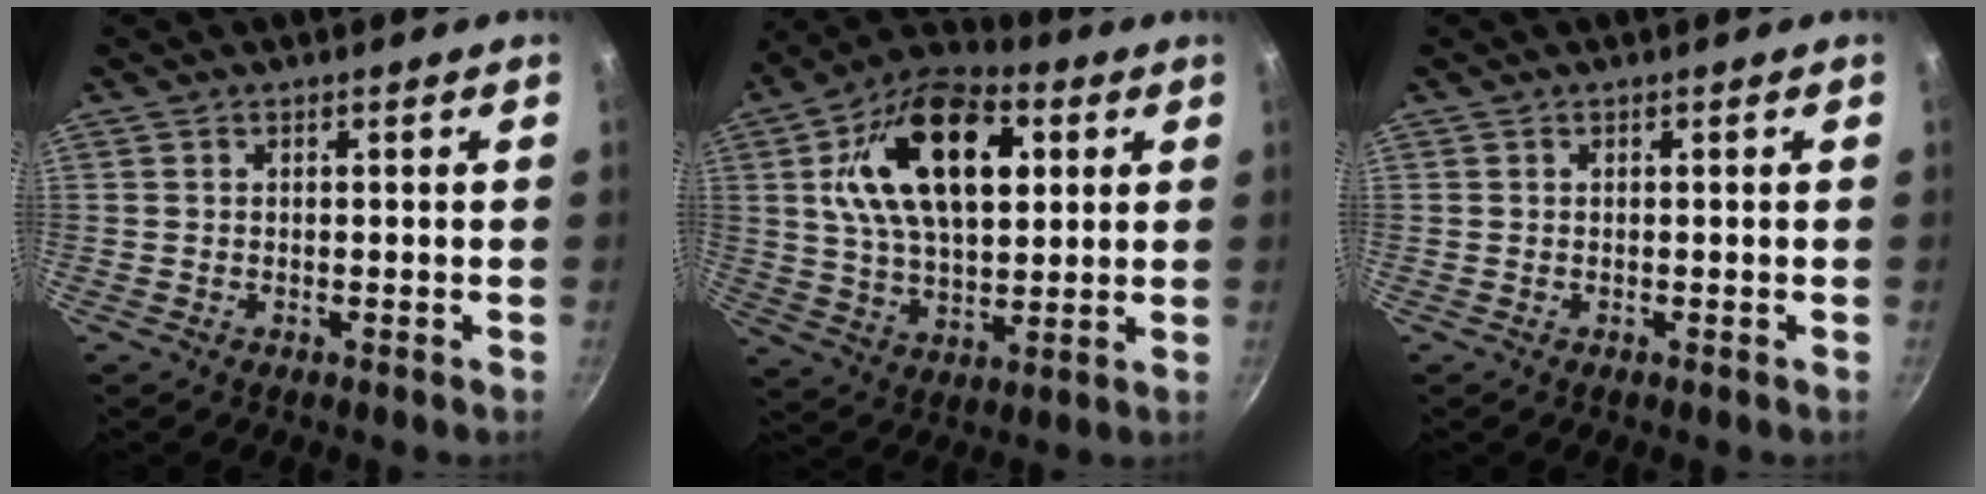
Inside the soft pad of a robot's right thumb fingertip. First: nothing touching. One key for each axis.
{"total": 21.9, "fx": 6.0, "fy": 12.2, "fz": 17.2, "tx": -0.270, "ty": 0.000, "tz": 0.098}
{"total": 0.0}